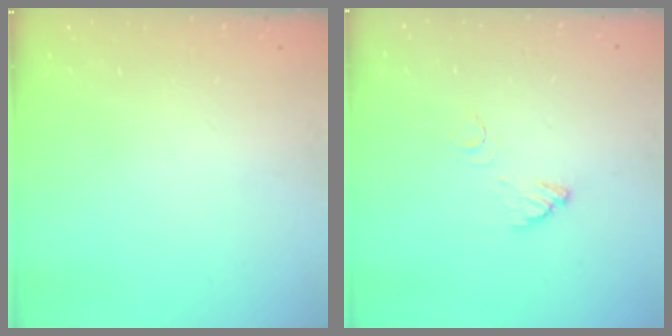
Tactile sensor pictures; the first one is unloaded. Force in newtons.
{"total": 3.3, "press": 3.3, "slide": 0.2}